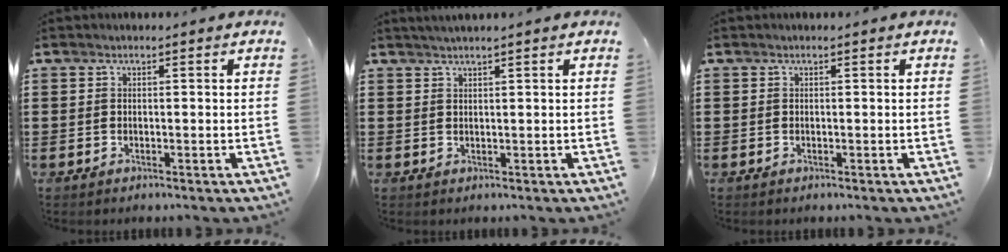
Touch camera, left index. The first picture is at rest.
{"total": 1.1, "force": [0.8, -0.4, 0.6], "torque": [-0.010, -0.001, 0.016]}
{"total": 0.0}